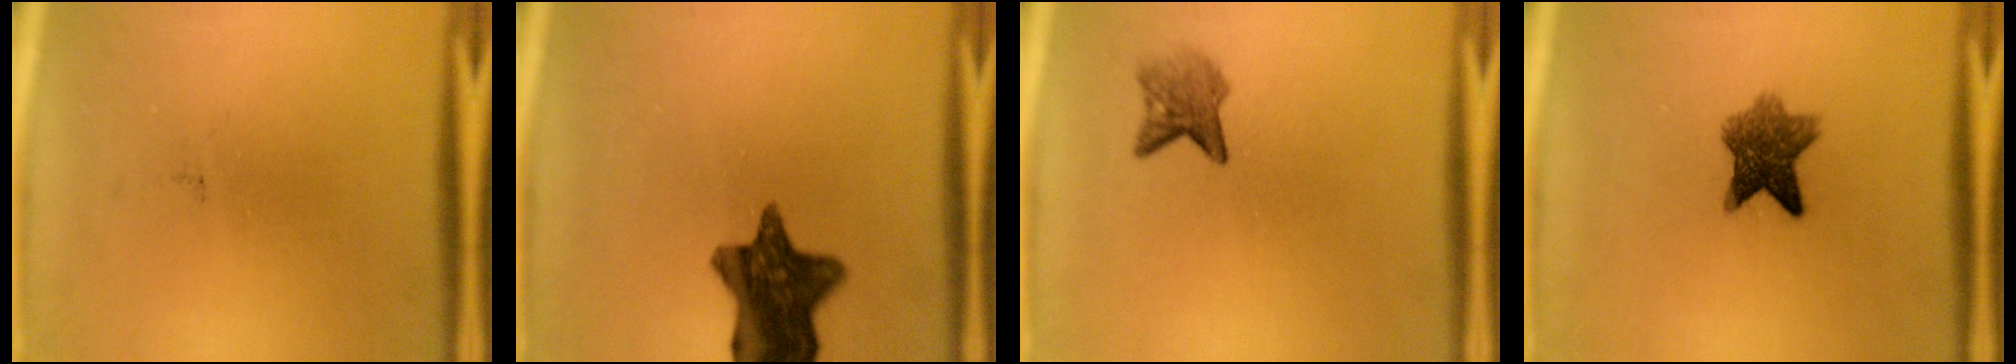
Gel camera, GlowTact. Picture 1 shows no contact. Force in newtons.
{"total": 12.1}
{"total": 2.9}
{"total": 6.8}